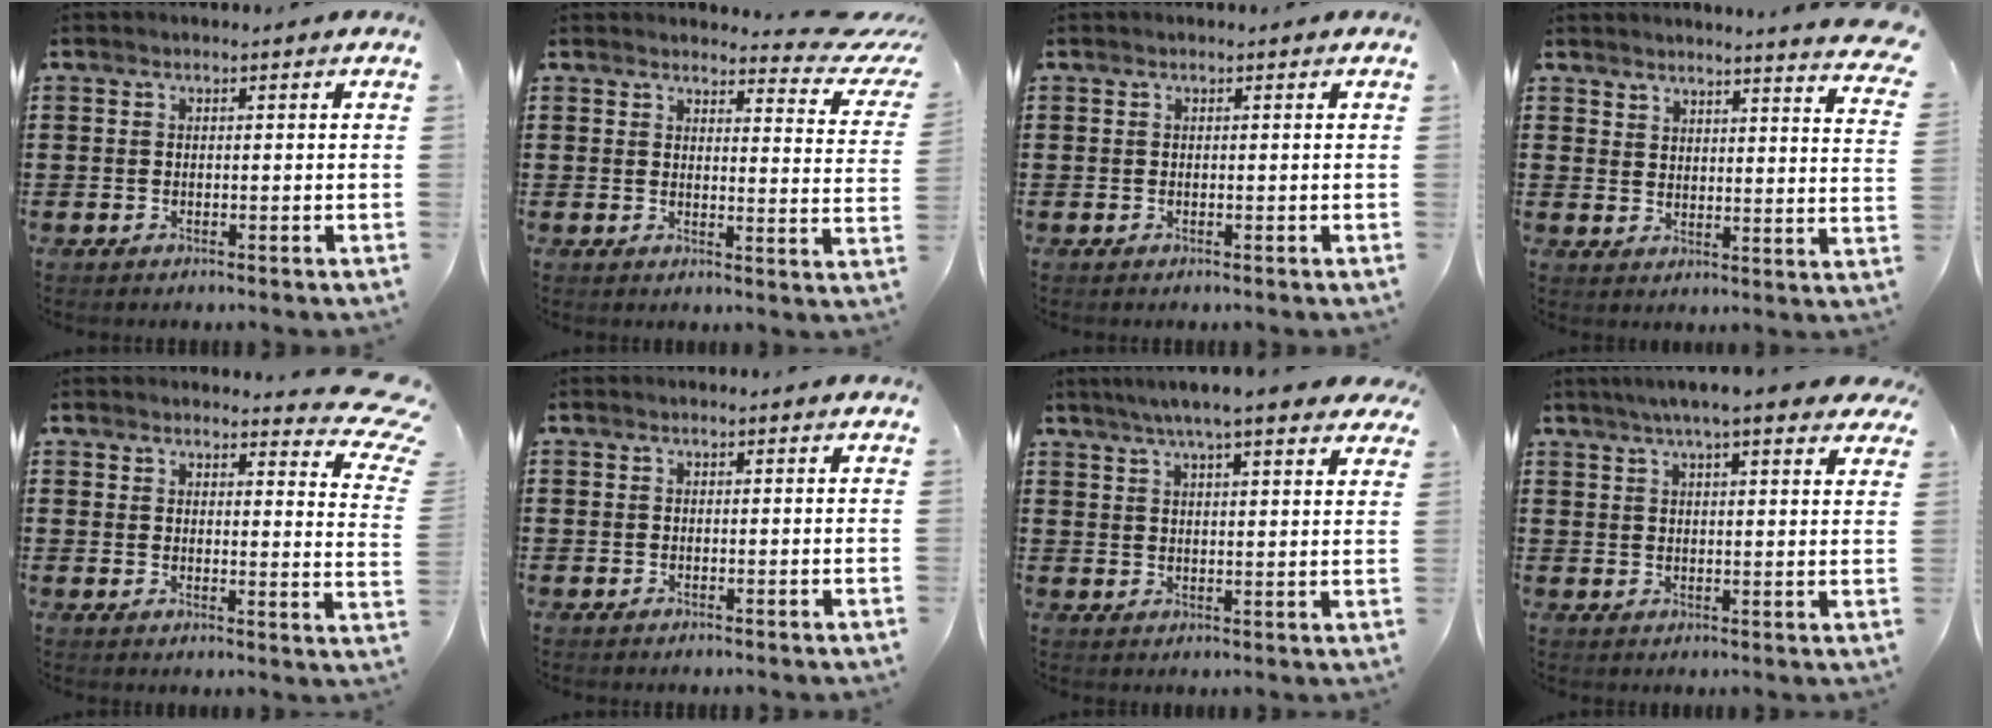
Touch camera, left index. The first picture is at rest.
{"total": 3.8, "force": [3.4, 0.6, 1.5], "torque": [-0.022, -0.025, 0.053]}
{"total": 0.0}
{"total": 4.6, "force": [4.5, 0.4, 0.5], "torque": [-0.019, -0.023, 0.081]}
{"total": 5.6, "force": [4.8, 1.1, 2.5], "torque": [-0.043, -0.018, 0.085]}
{"total": 0.0}
{"total": 6.1, "force": [5.2, 0.2, 3.3], "torque": [-0.080, -0.011, 0.089]}
{"total": 5.9, "force": [4.9, 0.3, 3.3], "torque": [-0.070, -0.010, 0.083]}